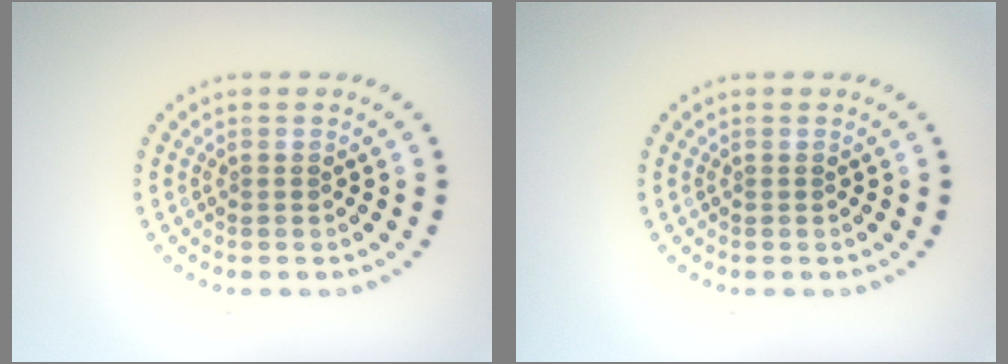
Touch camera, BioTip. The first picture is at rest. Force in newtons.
{"total": 0.0}